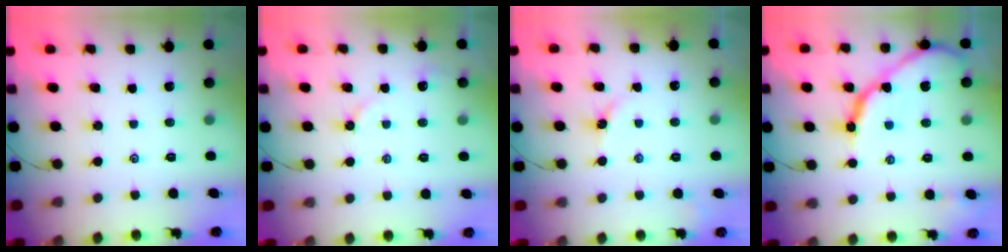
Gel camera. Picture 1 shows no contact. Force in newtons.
{"total": 5.1, "press": 5.1, "slide": 0.4}
{"total": 2.3, "press": 2.3, "slide": 0.4}
{"total": 13.3, "press": 13.3, "slide": 1.3}